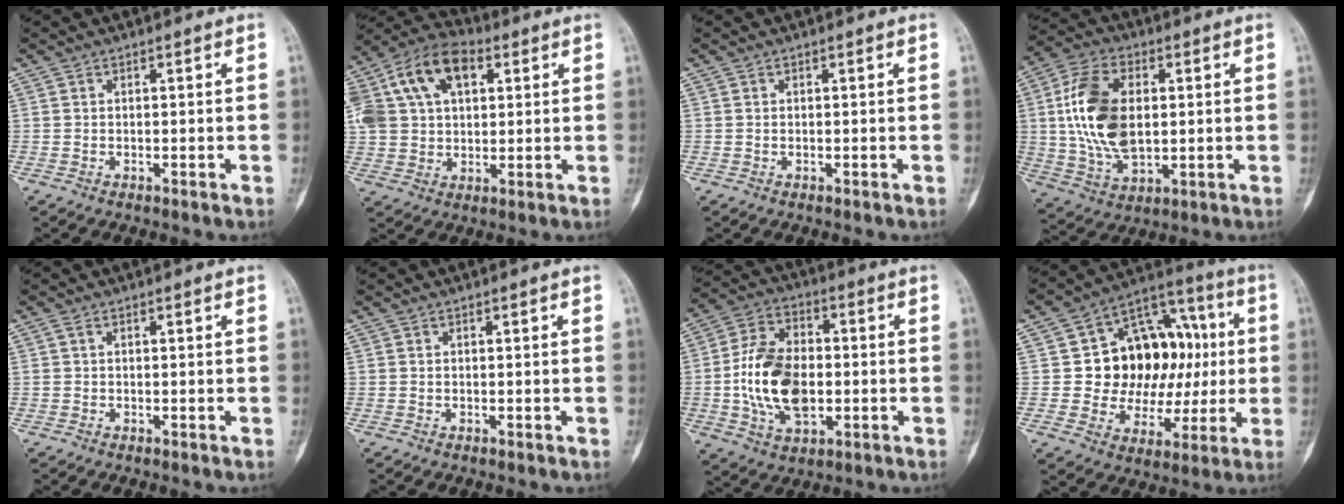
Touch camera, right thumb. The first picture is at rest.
{"total": 20.3, "force": [6.7, 13.4, 13.8], "torque": [-0.278, 0.035, 0.115]}
{"total": 0.0}
{"total": 16.2, "force": [1.8, 9.5, 13.0], "torque": [-0.244, -0.002, 0.036]}
{"total": 0.8, "force": [0.2, 0.5, 0.6], "torque": [-0.016, 0.003, 0.005]}
{"total": 0.0}
{"total": 15.8, "force": [-1.6, 9.9, 12.1], "torque": [-0.213, 0.015, -0.026]}
{"total": 20.7, "force": [1.9, 15.3, 13.8], "torque": [-0.132, 0.034, 0.040]}